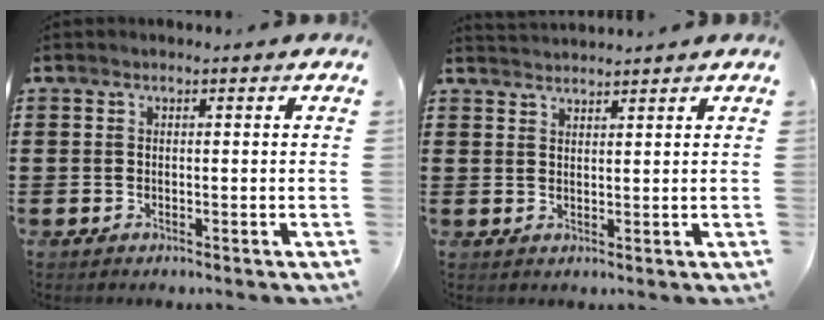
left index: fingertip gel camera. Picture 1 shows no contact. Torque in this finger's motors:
{"motor_torque": [0.27, -1.86, -0.12, -0.05]}